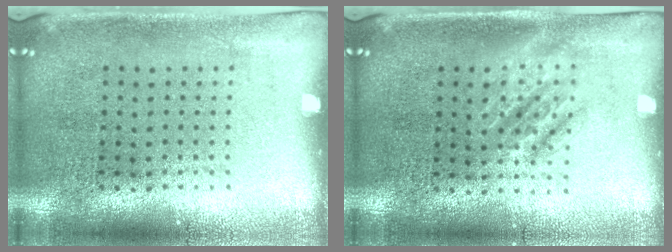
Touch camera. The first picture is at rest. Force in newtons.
{"total": 1.2, "press": 1.1, "slide": 0.5}